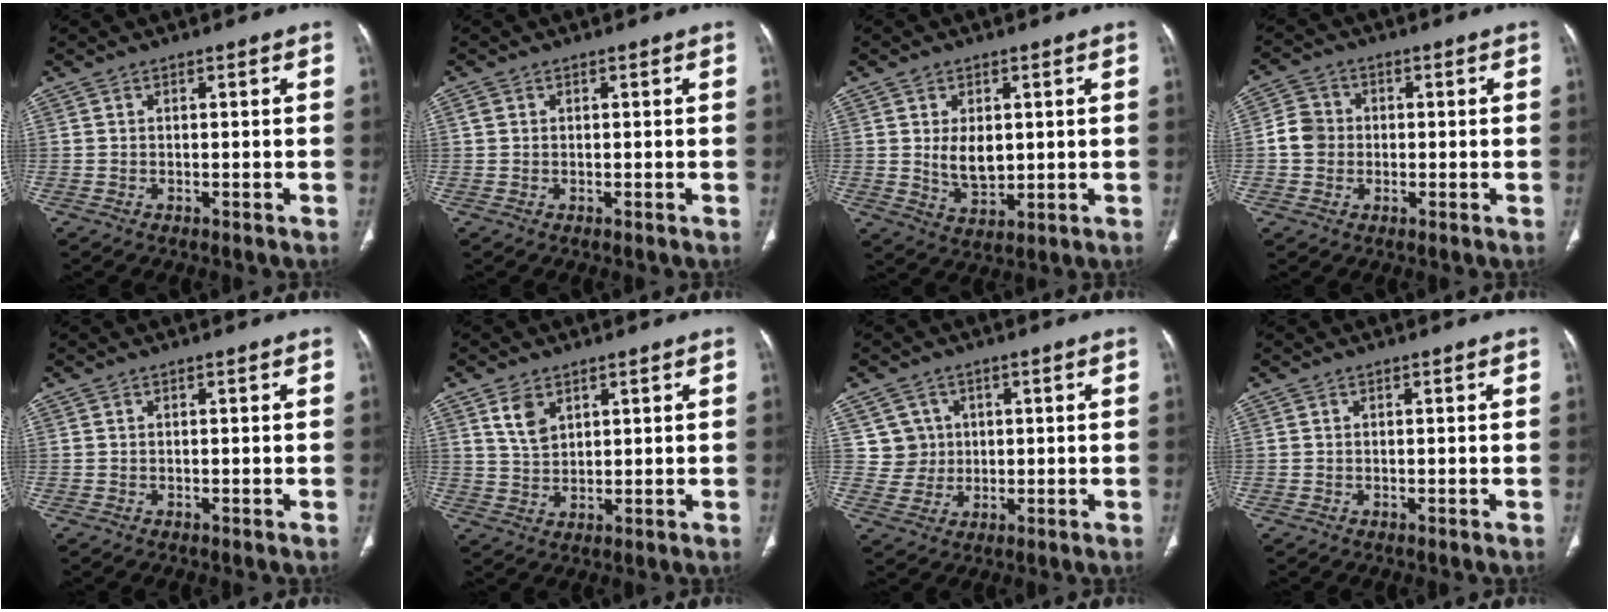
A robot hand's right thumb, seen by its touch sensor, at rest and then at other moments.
{"total": 1.0, "force": [0.3, 0.8, 0.4], "torque": [-0.002, 0.003, 0.005]}
{"total": 6.7, "force": [0.9, 4.4, 4.9], "torque": [-0.063, -0.014, 0.028]}
{"total": 5.1, "force": [-0.4, 4.7, 2.1], "torque": [-0.024, 0.011, -0.013]}
{"total": 0.0}
{"total": 4.8, "force": [2.6, 3.0, 2.8], "torque": [-0.041, -0.015, 0.057]}
{"total": 5.1, "force": [1.4, 4.9, 0.2], "torque": [0.025, -0.003, 0.028]}
{"total": 0.0}